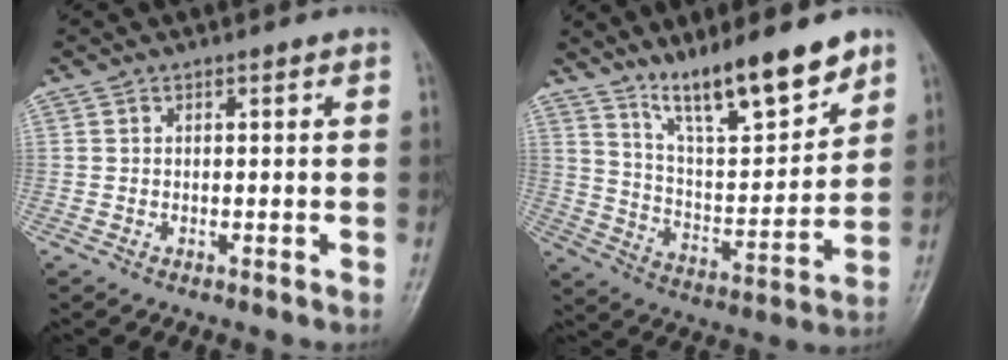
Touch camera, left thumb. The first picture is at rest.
{"total": 15.6, "force": [11.6, 3.5, 9.9], "torque": [-0.137, -0.075, 0.207]}